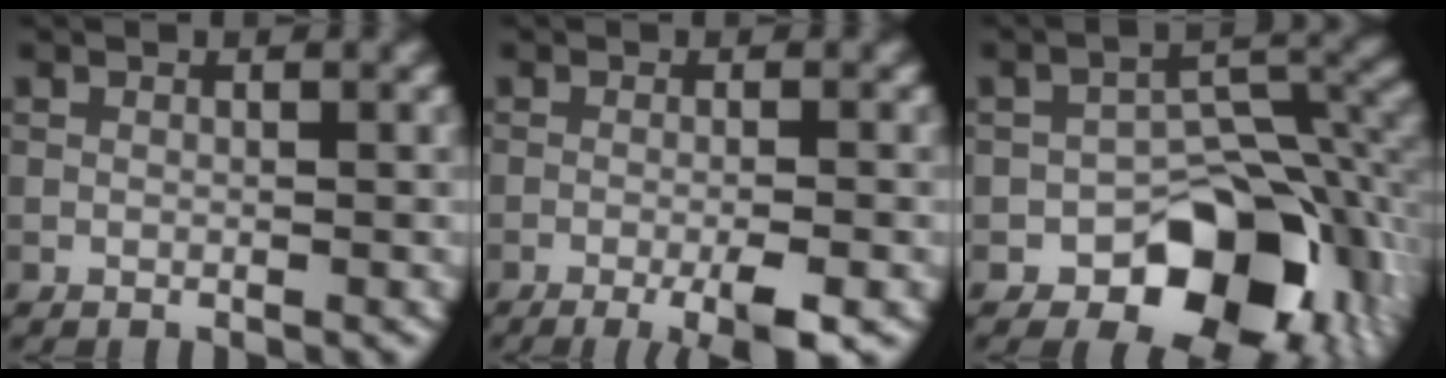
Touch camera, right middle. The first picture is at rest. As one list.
[{"total": 4.1, "force": [-1.9, 0.7, 3.6], "torque": [-0.056, -0.002, -0.033]}, {"total": 11.2, "force": [-5.2, 6.7, 7.3], "torque": [-0.080, -0.004, -0.083]}]